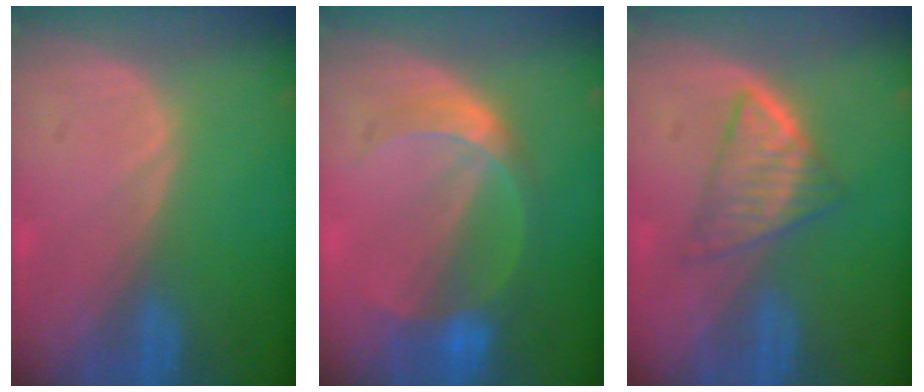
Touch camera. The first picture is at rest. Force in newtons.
{"total": 6.3, "press": 5.6, "slide": 3.0}
{"total": 5.3, "press": 5.0, "slide": 1.8}